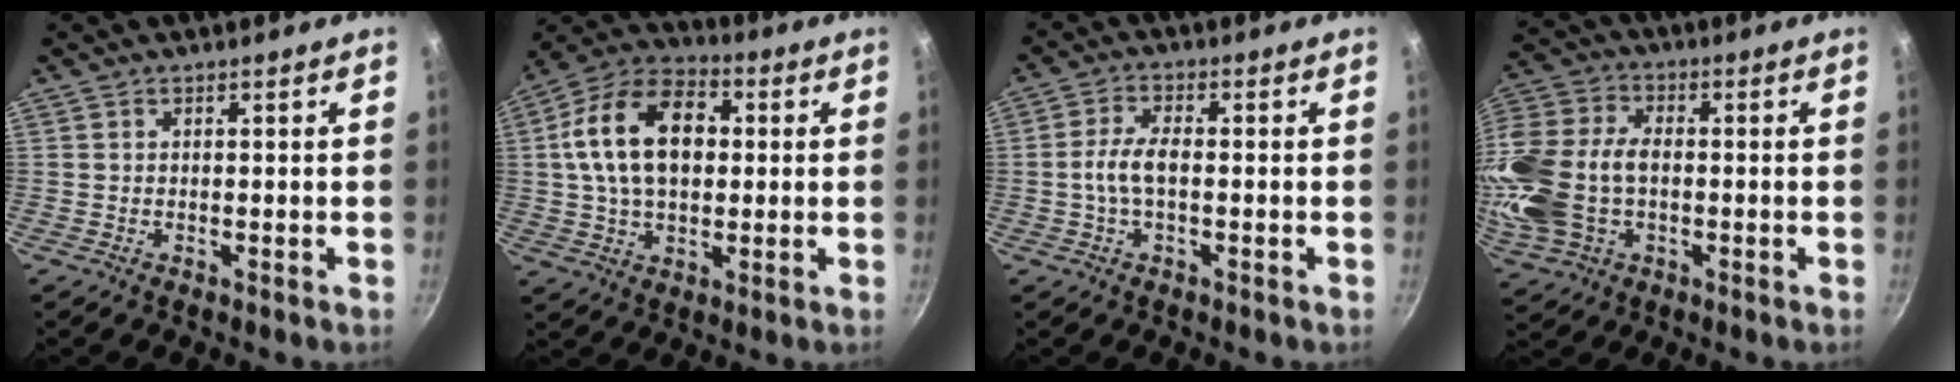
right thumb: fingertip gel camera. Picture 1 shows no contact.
{"total": 17.4, "force": [2.5, 11.3, 13.0], "torque": [-0.201, 0.024, 0.029]}
{"total": 5.4, "force": [-0.6, 2.5, 4.7], "torque": [-0.097, 0.018, -0.017]}
{"total": 19.2, "force": [-1.8, 13.1, 13.9], "torque": [-0.307, 0.035, -0.032]}